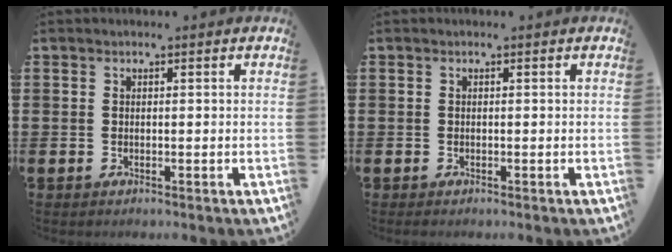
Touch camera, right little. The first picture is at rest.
{"total": 0.0}